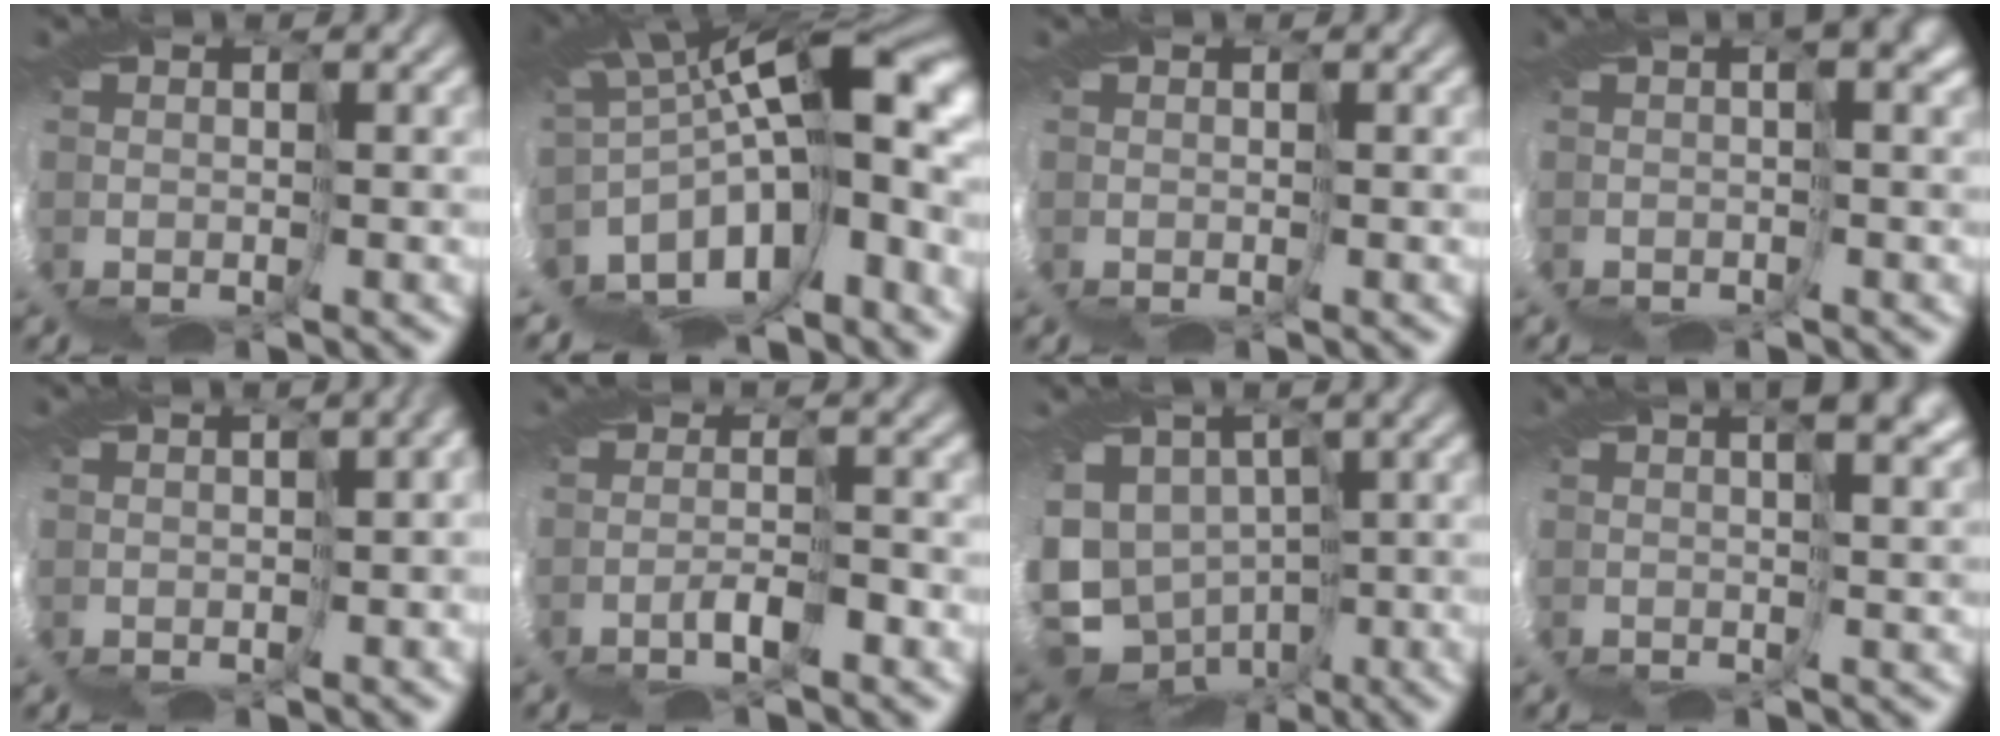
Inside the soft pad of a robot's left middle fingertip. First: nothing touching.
{"total": 8.8, "force": [-2.8, 0.8, 8.3], "torque": [-0.148, -0.015, -0.042]}
{"total": 0.0}
{"total": 2.6, "force": [-0.2, -2.6, -0.2], "torque": [0.003, -0.012, 0.009]}
{"total": 2.4, "force": [-0.8, 1.1, 2.0], "torque": [-0.032, 0.006, 0.009]}
{"total": 4.7, "force": [0.2, -4.3, -2.1], "torque": [0.023, 0.003, -0.005]}
{"total": 4.5, "force": [-1.1, 4.3, 0.6], "torque": [-0.055, -0.020, -0.018]}
{"total": 3.3, "force": [2.0, -1.5, 2.0], "torque": [-0.031, 0.003, 0.041]}